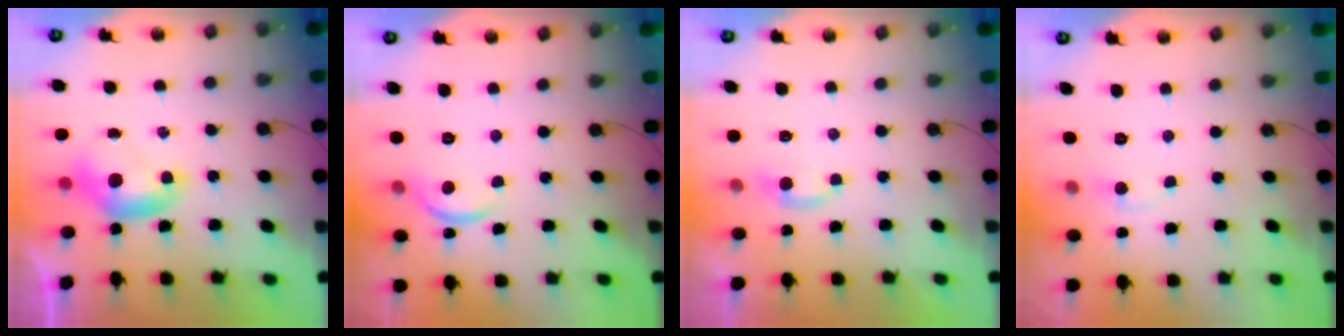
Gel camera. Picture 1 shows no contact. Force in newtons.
{"total": 3.9, "press": 3.8, "slide": 0.4}
{"total": 2.1, "press": 2.0, "slide": 0.5}
{"total": 1.1, "press": 0.8, "slide": 0.7}